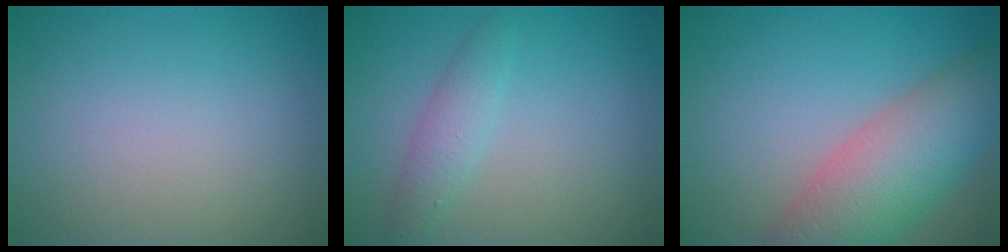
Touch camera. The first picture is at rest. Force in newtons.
{"total": 2.3, "press": 2.3, "slide": 0.1}
{"total": 8.3, "press": 8.3, "slide": 0.4}